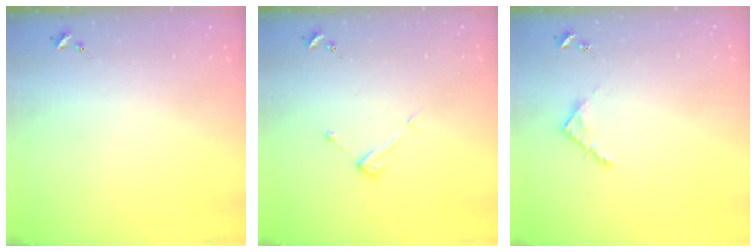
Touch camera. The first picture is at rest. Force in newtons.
{"total": 4.2, "press": 4.2, "slide": 0.3}
{"total": 3.5, "press": 3.5, "slide": 0.3}